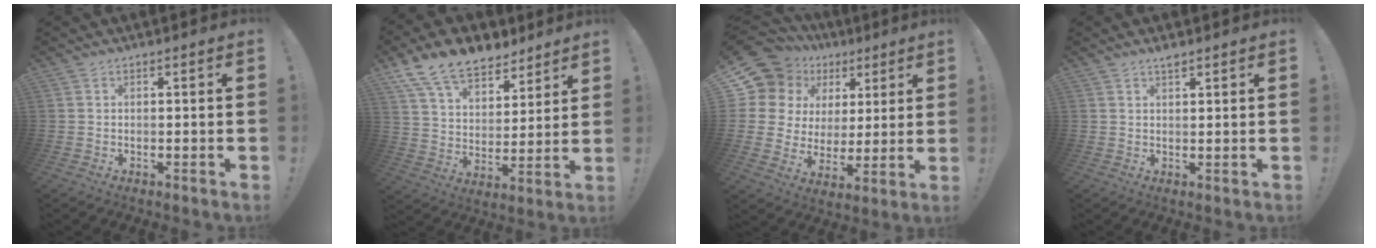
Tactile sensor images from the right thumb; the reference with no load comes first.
{"total": 15.3, "force": [11.4, 8.1, 6.2], "torque": [-0.115, -0.075, 0.213]}
{"total": 11.9, "force": [7.3, 8.8, 3.1], "torque": [-0.073, -0.051, 0.153]}
{"total": 2.1, "force": [1.7, 0.5, 1.0], "torque": [-0.008, -0.010, 0.028]}